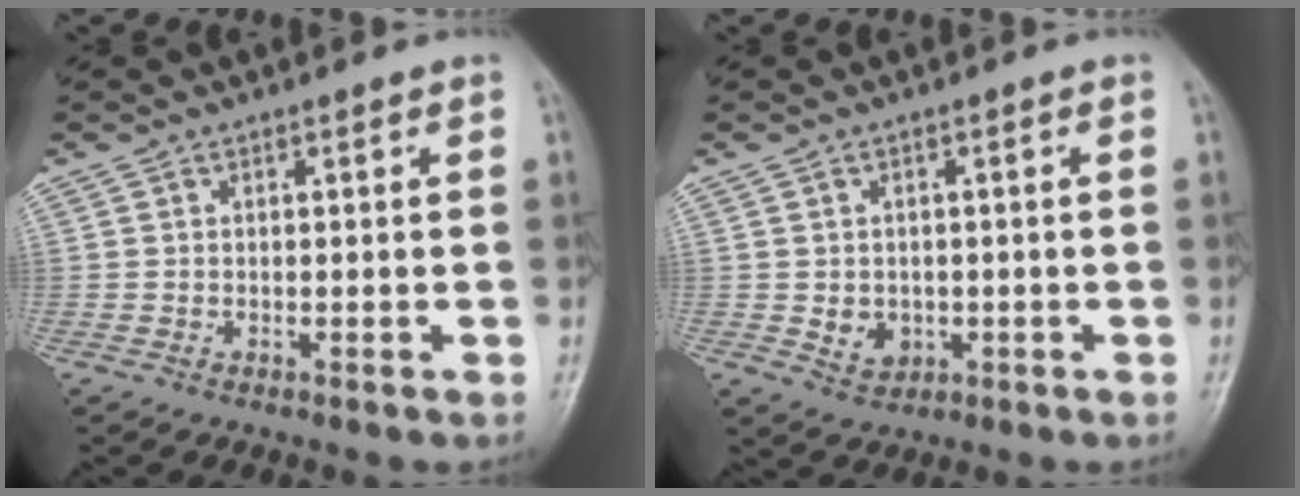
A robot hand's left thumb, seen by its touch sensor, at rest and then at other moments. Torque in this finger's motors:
{"motor_torque": [0.00, 0.01, 0.01, -0.01, 0.00]}